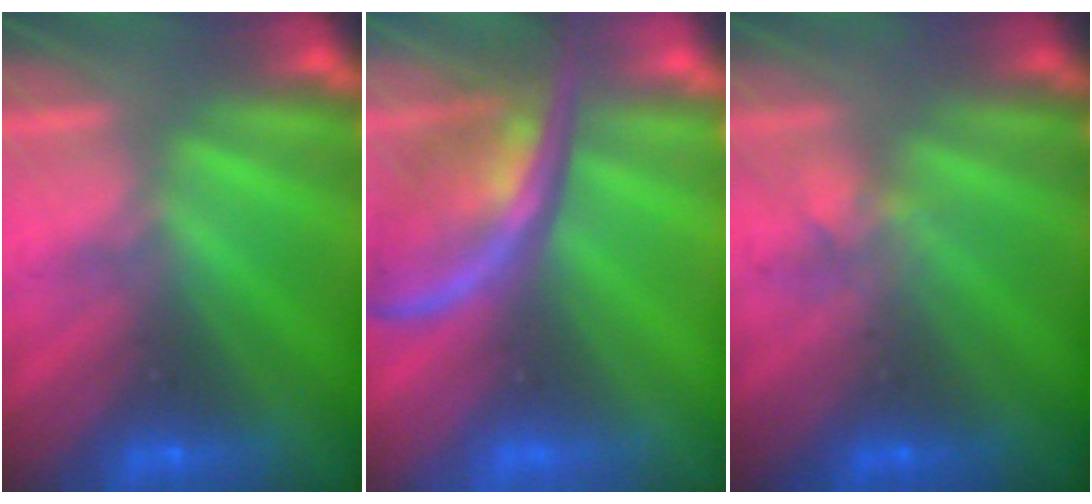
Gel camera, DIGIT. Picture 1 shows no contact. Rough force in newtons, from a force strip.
{"total": 2.5}
{"total": 1.8}